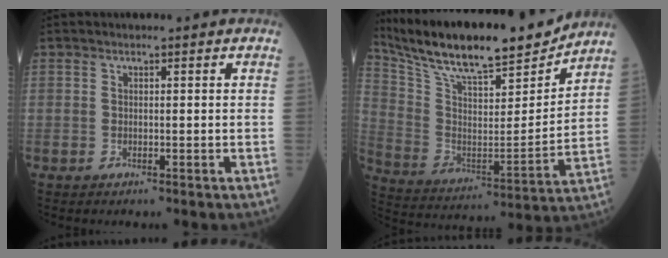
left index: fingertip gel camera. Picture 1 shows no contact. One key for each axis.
{"total": 22.4, "fx": 19.7, "fy": 3.4, "fz": 10.1, "tx": -0.193, "ty": -0.005, "tz": 0.325}